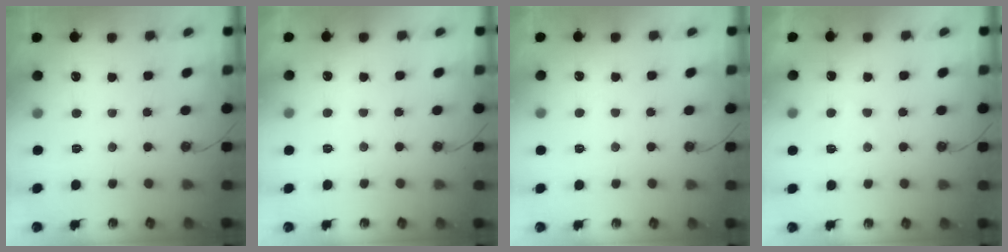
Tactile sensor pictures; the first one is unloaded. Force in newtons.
{"total": 2.6, "press": 2.6, "slide": 0.4}
{"total": 1.9, "press": 1.9, "slide": 0.3}
{"total": 5.1, "press": 5.1, "slide": 0.6}